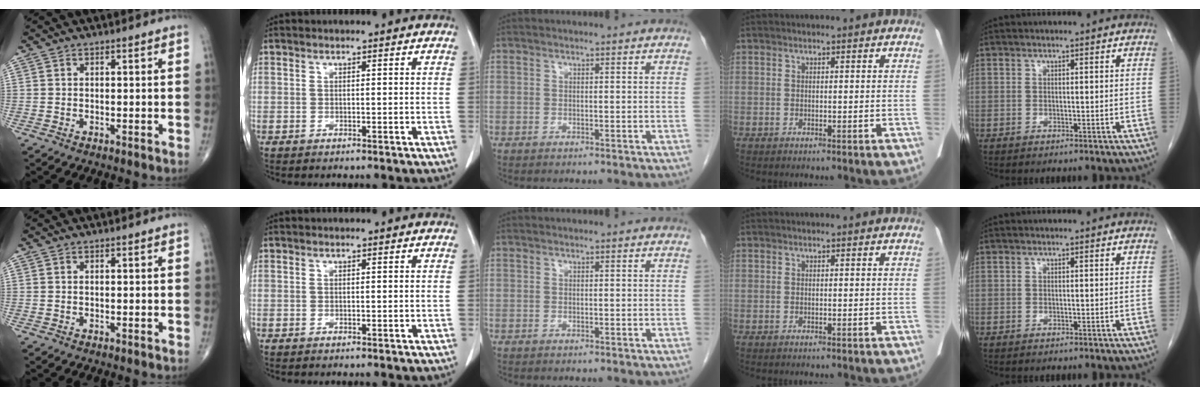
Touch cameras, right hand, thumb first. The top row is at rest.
{}